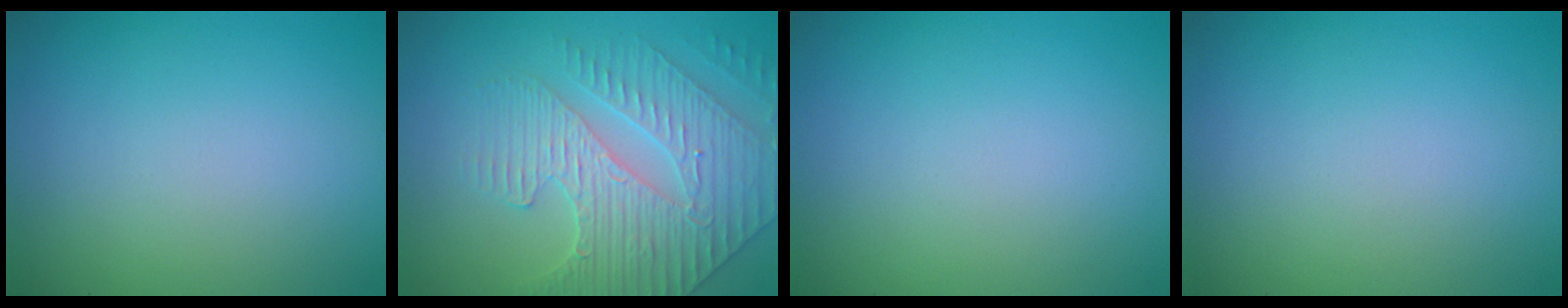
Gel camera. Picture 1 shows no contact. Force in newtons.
{"total": 4.5, "press": 4.5, "slide": 0.4}
{"total": 0.0}
{"total": 0.0}